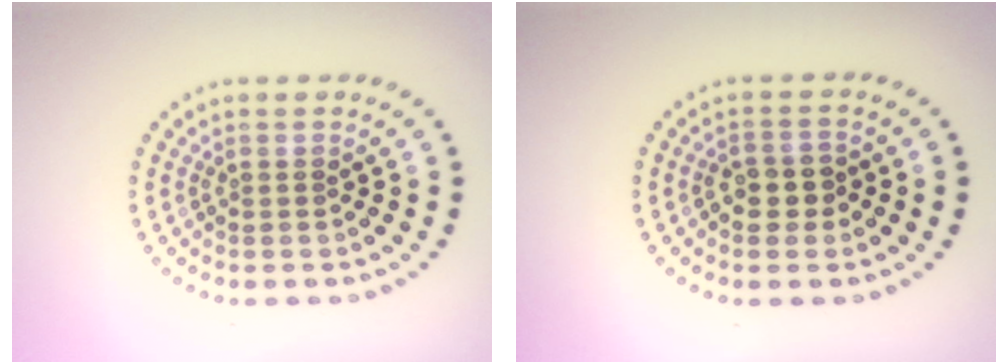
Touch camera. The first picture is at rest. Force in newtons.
{"total": 2.4, "press": 2.4, "slide": 0.5}